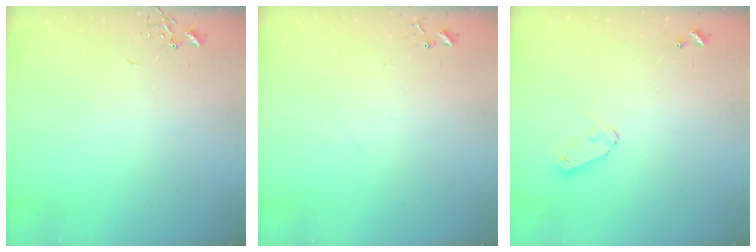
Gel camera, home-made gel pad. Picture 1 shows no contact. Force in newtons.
{"total": 4.6, "press": 4.5, "slide": 0.6}
{"total": 5.8, "press": 5.8, "slide": 0.5}